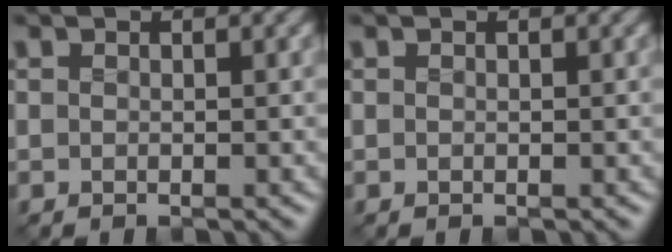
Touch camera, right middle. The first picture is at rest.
{"total": 0.0}